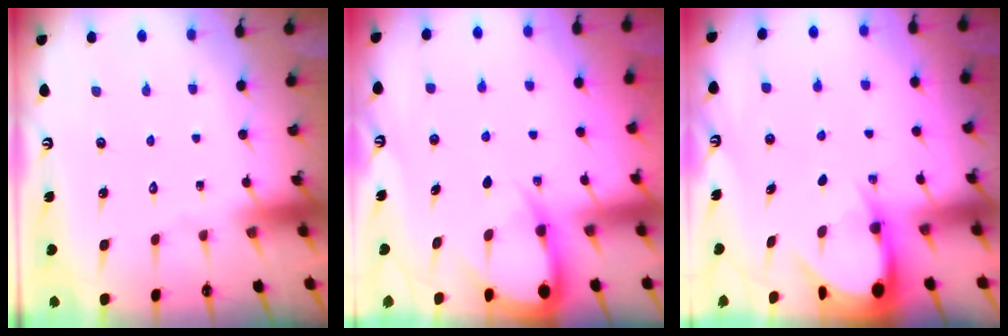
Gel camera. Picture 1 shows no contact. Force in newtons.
{"total": 5.8, "press": 5.8, "slide": 0.6}
{"total": 4.6, "press": 4.6, "slide": 0.7}